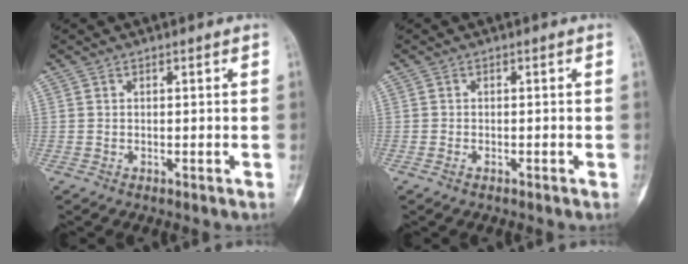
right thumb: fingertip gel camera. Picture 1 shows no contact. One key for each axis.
{"total": 0.7, "fx": -0.5, "fy": 0.3, "fz": 0.5, "tx": -0.013, "ty": 0.002, "tz": -0.006}